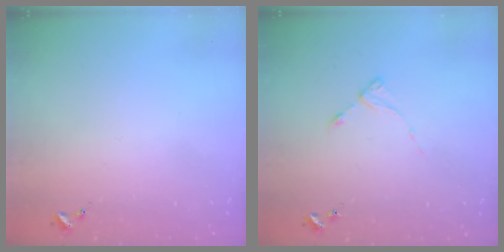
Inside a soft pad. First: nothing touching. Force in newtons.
{"total": 2.7, "press": 2.7, "slide": 0.4}